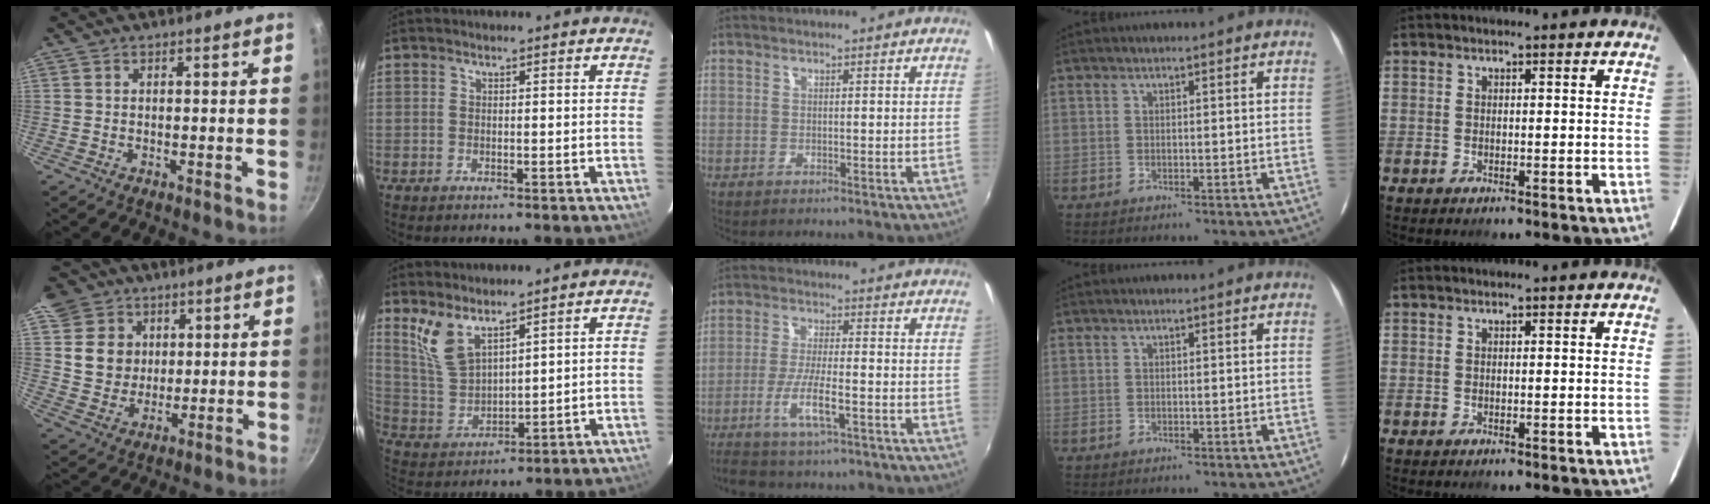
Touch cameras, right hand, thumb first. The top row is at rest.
{"thumb": {"total": 10.8, "force": [3.6, 9.6, 3.3], "torque": [-0.021, -0.007, 0.066]}, "index": {"total": 7.9, "force": [5.6, 3.0, 4.7], "torque": [-0.095, -0.004, 0.128]}, "middle": {"total": 7.3, "force": [-4.4, 1.2, 5.7], "torque": [-0.126, -0.006, -0.082]}}